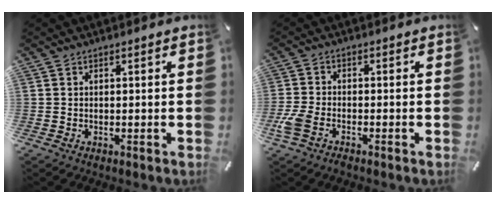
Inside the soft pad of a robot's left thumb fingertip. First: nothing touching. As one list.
[{"total": 4.6, "force": [-2.6, 2.2, 3.1], "torque": [-0.083, 0.001, -0.054]}]